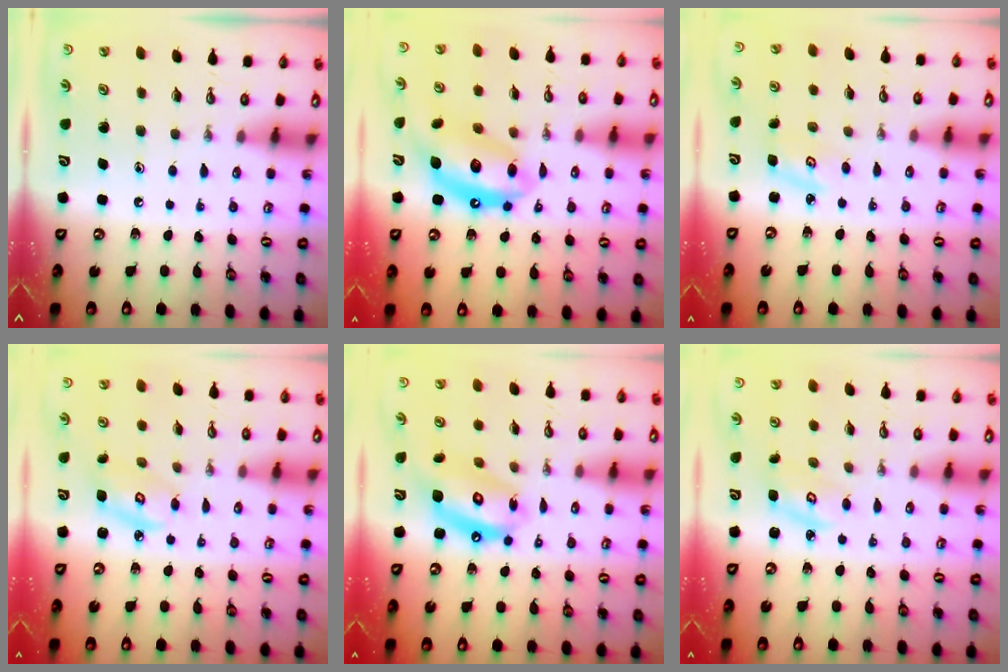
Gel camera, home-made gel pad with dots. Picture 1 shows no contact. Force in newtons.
{"total": 13.8, "press": 13.8, "slide": 1.2}
{"total": 2.9, "press": 2.9, "slide": 0.3}
{"total": 5.8, "press": 5.8, "slide": 0.4}
{"total": 13.2, "press": 13.2, "slide": 1.4}
{"total": 3.1, "press": 3.1, "slide": 0.3}